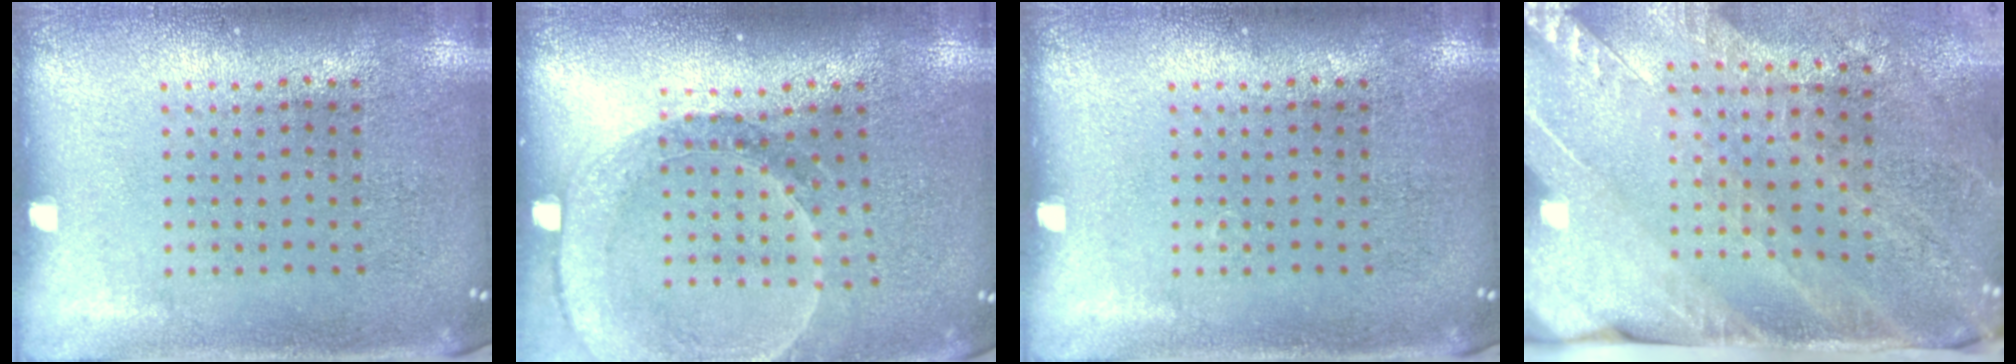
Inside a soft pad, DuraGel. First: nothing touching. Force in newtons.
{"total": 1.6, "press": 1.6, "slide": 0.2}
{"total": 0.0}
{"total": 3.5, "press": 2.9, "slide": 1.9}